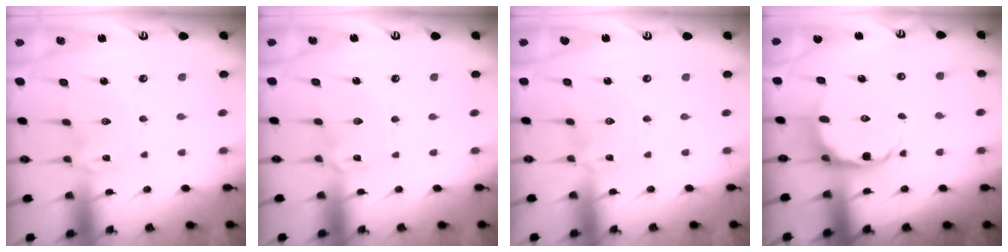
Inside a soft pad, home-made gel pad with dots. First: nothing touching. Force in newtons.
{"total": 1.7, "press": 1.7, "slide": 0.1}
{"total": 0.0}
{"total": 8.9, "press": 8.4, "slide": 2.8}